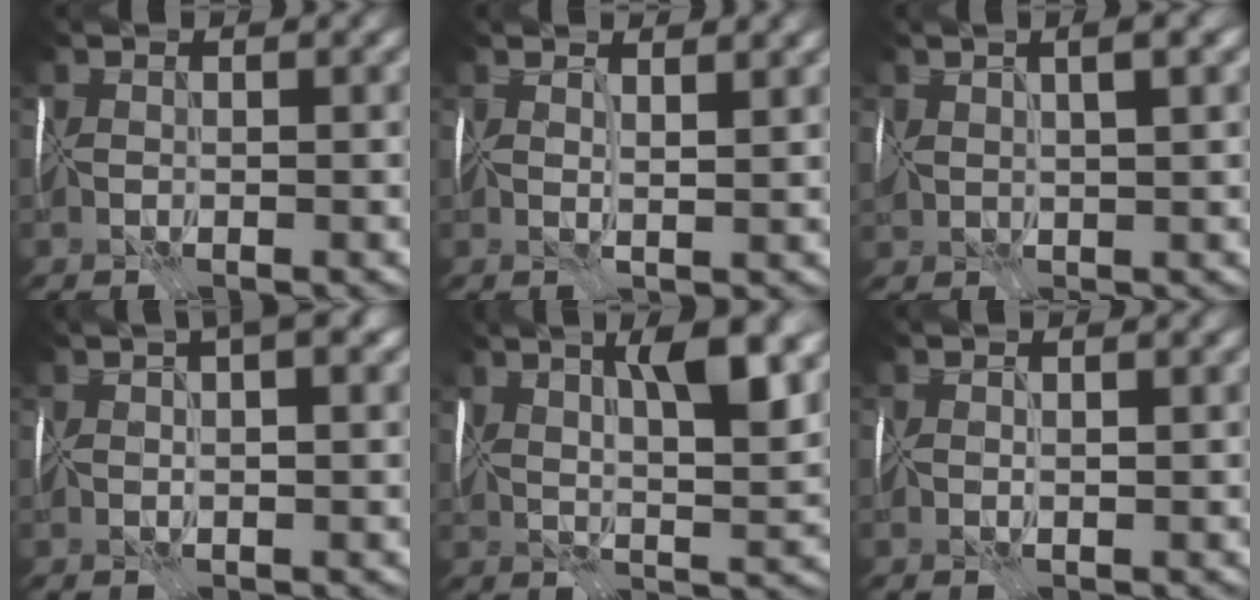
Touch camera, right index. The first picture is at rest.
{"total": 3.3, "force": [2.9, 0.5, 1.6], "torque": [-0.011, 0.009, 0.048]}
{"total": 5.5, "force": [3.3, 2.2, 3.8], "torque": [-0.054, 0.035, 0.053]}
{"total": 5.9, "force": [3.7, 2.2, 4.1], "torque": [-0.046, 0.037, 0.048]}
{"total": 7.8, "force": [4.9, 1.6, 5.9], "torque": [-0.078, 0.015, 0.080]}
{"total": 1.4, "force": [1.3, -0.2, 0.4], "torque": [0.001, 0.007, 0.026]}